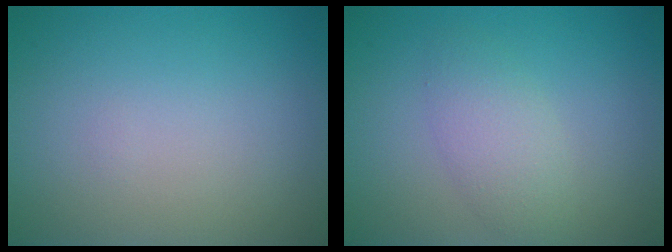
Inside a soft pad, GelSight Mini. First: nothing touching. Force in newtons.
{"total": 2.7, "press": 2.7, "slide": 0.0}